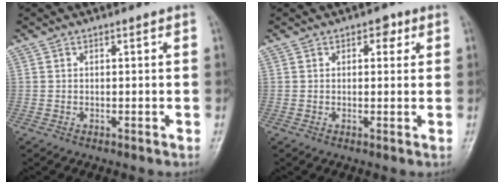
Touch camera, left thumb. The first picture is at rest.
{"total": 2.6, "force": [1.2, 1.7, 1.5], "torque": [-0.001, 0.000, 0.010]}